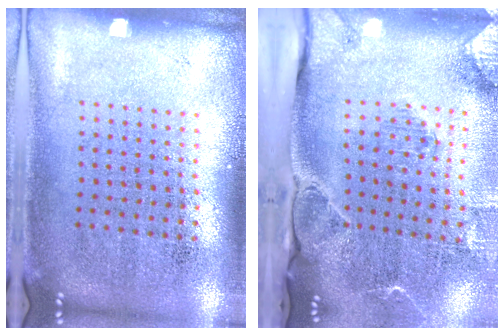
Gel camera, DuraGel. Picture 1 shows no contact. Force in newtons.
{"total": 3.0, "press": 2.2, "slide": 2.0}